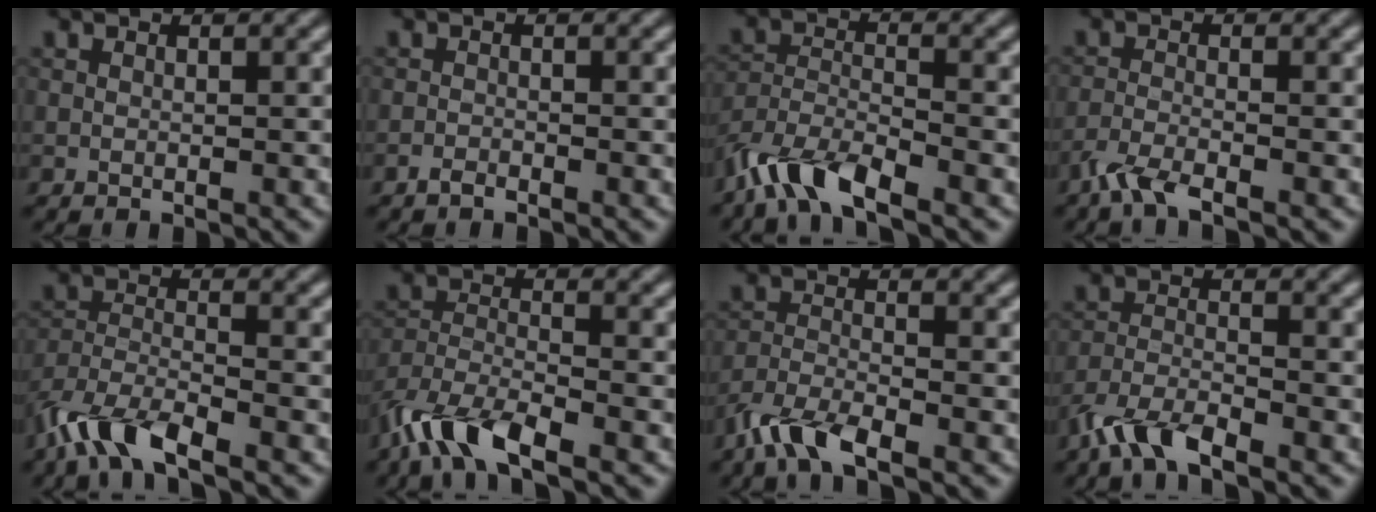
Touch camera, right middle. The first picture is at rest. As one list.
[{"total": 0.8, "force": [-0.7, 0.2, 0.4], "torque": [-0.005, 0.002, -0.014]}, {"total": 5.8, "force": [-4.7, 1.3, 3.1], "torque": [-0.057, -0.004, -0.095]}, {"total": 3.0, "force": [-2.3, 0.4, 1.8], "torque": [-0.042, -0.006, -0.057]}, {"total": 6.2, "force": [-4.8, 1.6, 3.7], "torque": [-0.073, -0.006, -0.099]}, {"total": 6.3, "force": [-4.7, 1.7, 3.8], "torque": [-0.074, -0.005, -0.099]}, {"total": 4.3, "force": [-3.4, 0.9, 2.6], "torque": [-0.055, -0.006, -0.075]}, {"total": 4.3, "force": [-3.4, 0.9, 2.4], "torque": [-0.052, -0.004, -0.076]}]